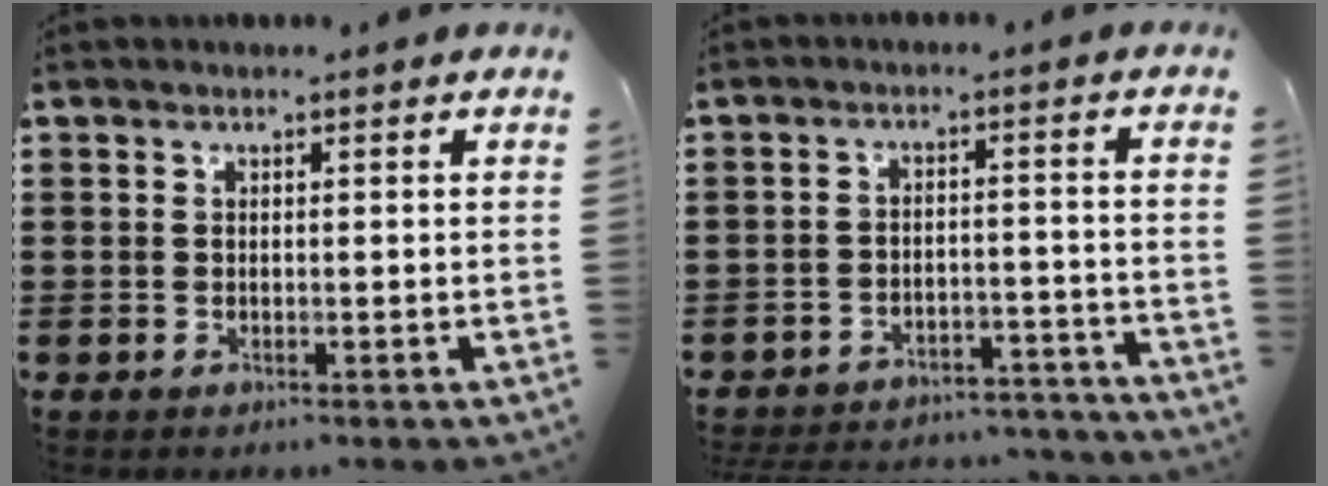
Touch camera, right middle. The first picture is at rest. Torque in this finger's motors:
{"motor_torque": [0.98, -0.65, 1.01, 0.21]}